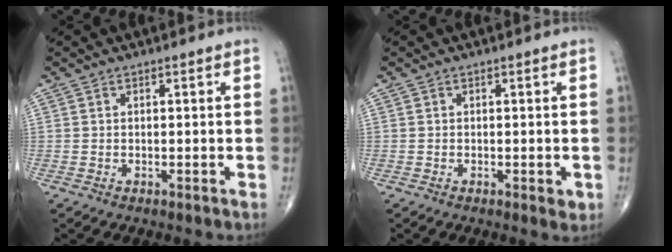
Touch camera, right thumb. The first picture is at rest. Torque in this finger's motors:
{"motor_torque": [-0.10, -0.03, 0.06, 0.09, 0.00]}